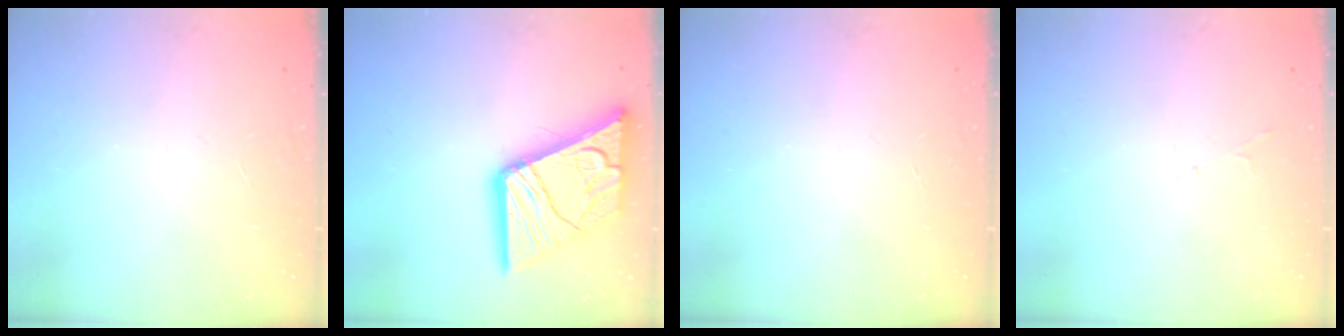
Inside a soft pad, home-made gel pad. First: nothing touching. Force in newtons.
{"total": 22.7, "press": 22.6, "slide": 2.7}
{"total": 0.0}
{"total": 2.8, "press": 2.8, "slide": 0.5}